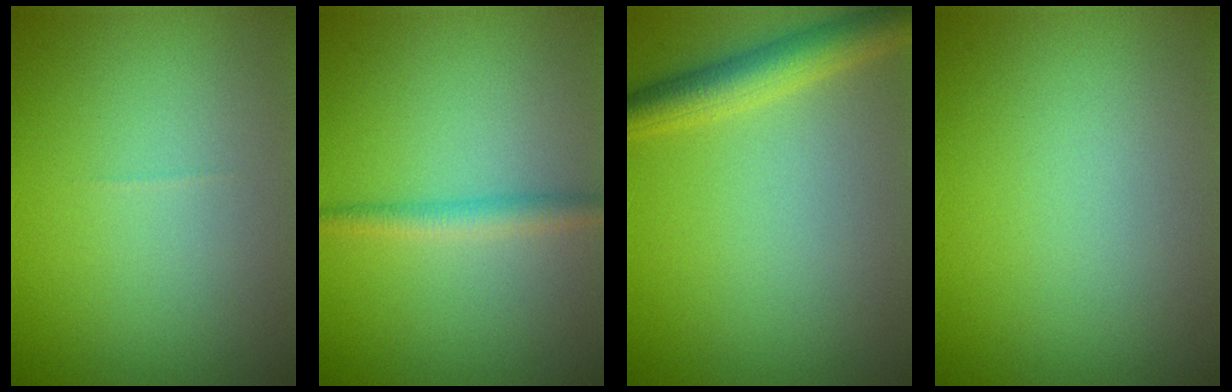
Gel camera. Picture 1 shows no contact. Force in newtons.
{"total": 2.1, "press": 2.1, "slide": 0.0}
{"total": 3.8, "press": 3.8, "slide": 0.2}
{"total": 0.0}